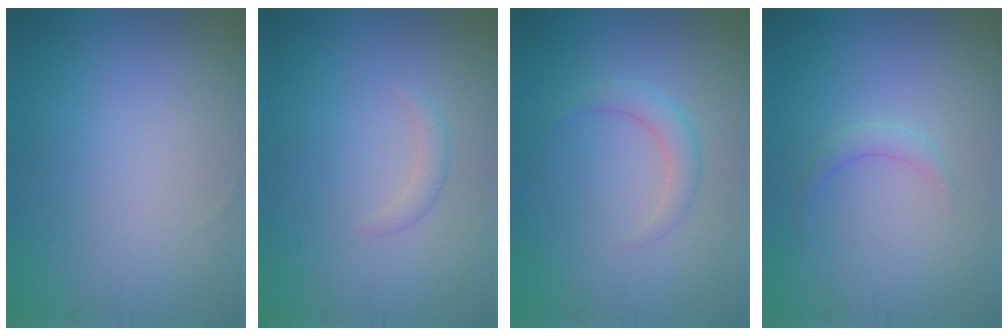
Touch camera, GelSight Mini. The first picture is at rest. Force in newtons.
{"total": 1.1, "press": 1.1, "slide": 0.1}
{"total": 2.0, "press": 2.0, "slide": 0.2}
{"total": 1.4, "press": 1.4, "slide": 0.1}